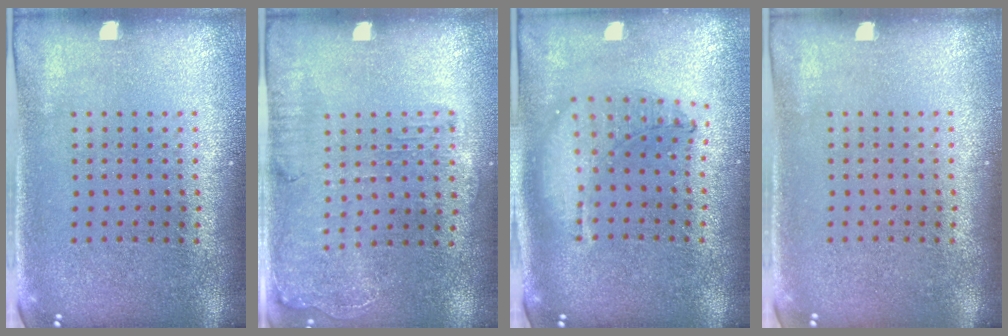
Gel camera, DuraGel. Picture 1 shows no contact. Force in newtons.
{"total": 1.4, "press": 1.3, "slide": 0.5}
{"total": 1.2, "press": 1.1, "slide": 0.3}
{"total": 0.0}